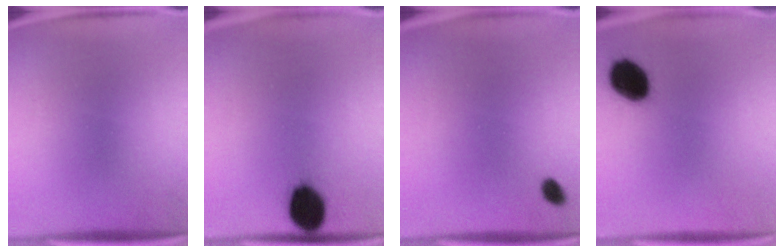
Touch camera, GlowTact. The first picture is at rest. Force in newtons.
{"total": 11.2}
{"total": 1.9}
{"total": 11.0}